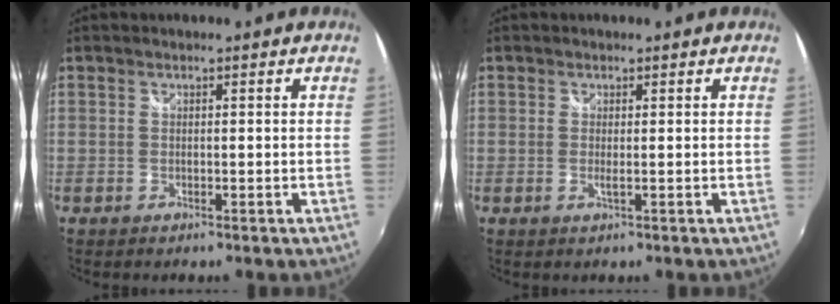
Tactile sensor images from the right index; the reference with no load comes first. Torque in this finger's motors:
{"motor_torque": [0.80, 0.77, 0.28, 0.03]}